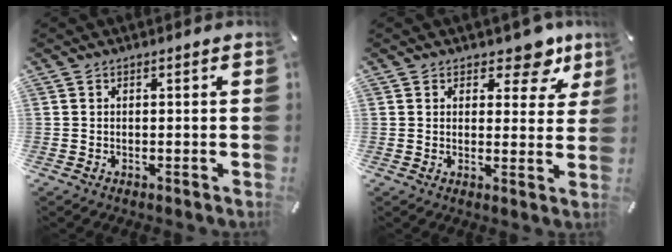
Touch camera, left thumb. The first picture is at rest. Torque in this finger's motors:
{"motor_torque": [0.19, -0.40, 0.25, 0.05, 0.01]}